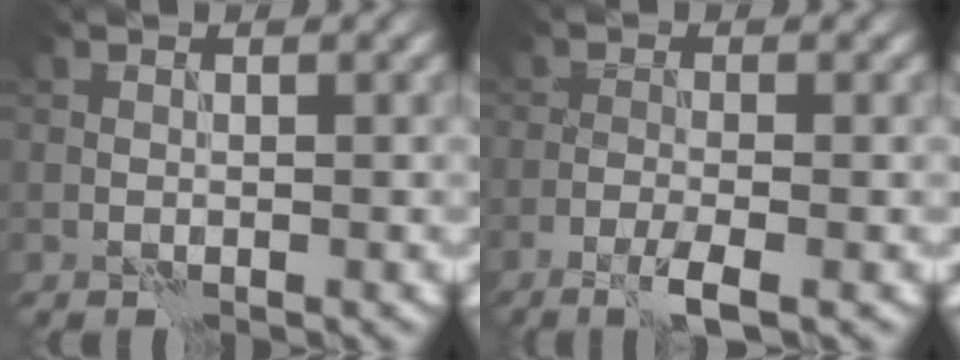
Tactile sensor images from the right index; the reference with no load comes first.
{"total": 2.9, "force": [-1.7, 0.5, 2.3], "torque": [-0.045, 0.002, -0.040]}